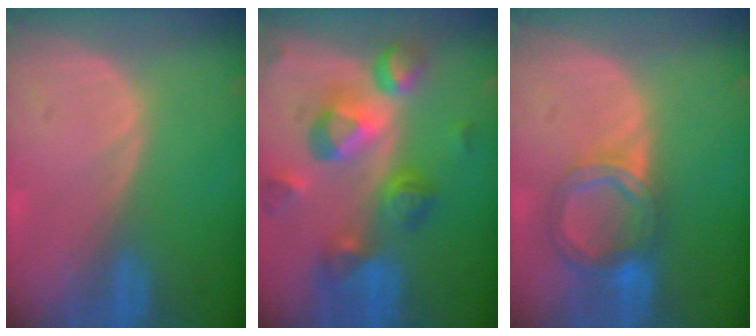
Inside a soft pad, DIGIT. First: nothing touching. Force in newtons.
{"total": 10.4, "press": 9.3, "slide": 4.8}
{"total": 6.4, "press": 5.6, "slide": 3.0}